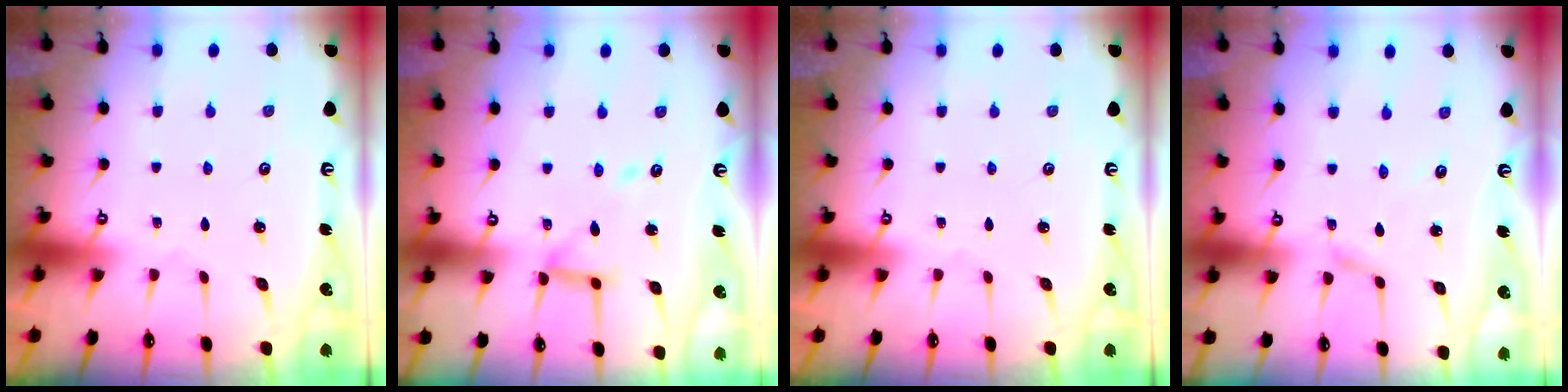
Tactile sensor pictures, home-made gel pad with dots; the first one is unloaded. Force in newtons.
{"total": 11.4, "press": 11.3, "slide": 1.2}
{"total": 0.0}
{"total": 3.3, "press": 3.3, "slide": 0.1}